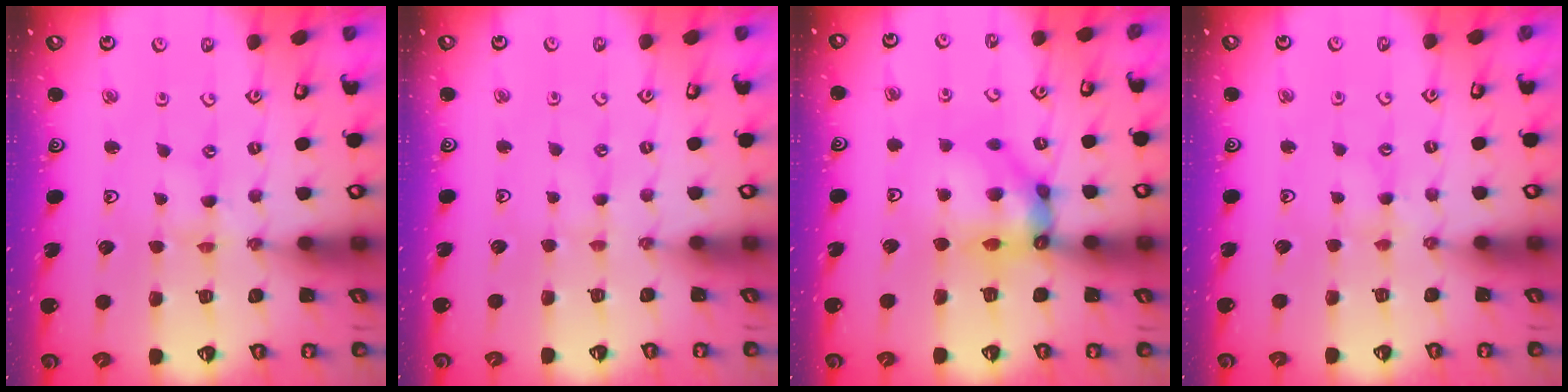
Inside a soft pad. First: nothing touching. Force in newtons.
{"total": 1.0, "press": 1.0, "slide": 0.2}
{"total": 11.8, "press": 11.8, "slide": 1.0}
{"total": 1.7, "press": 1.7, "slide": 0.4}